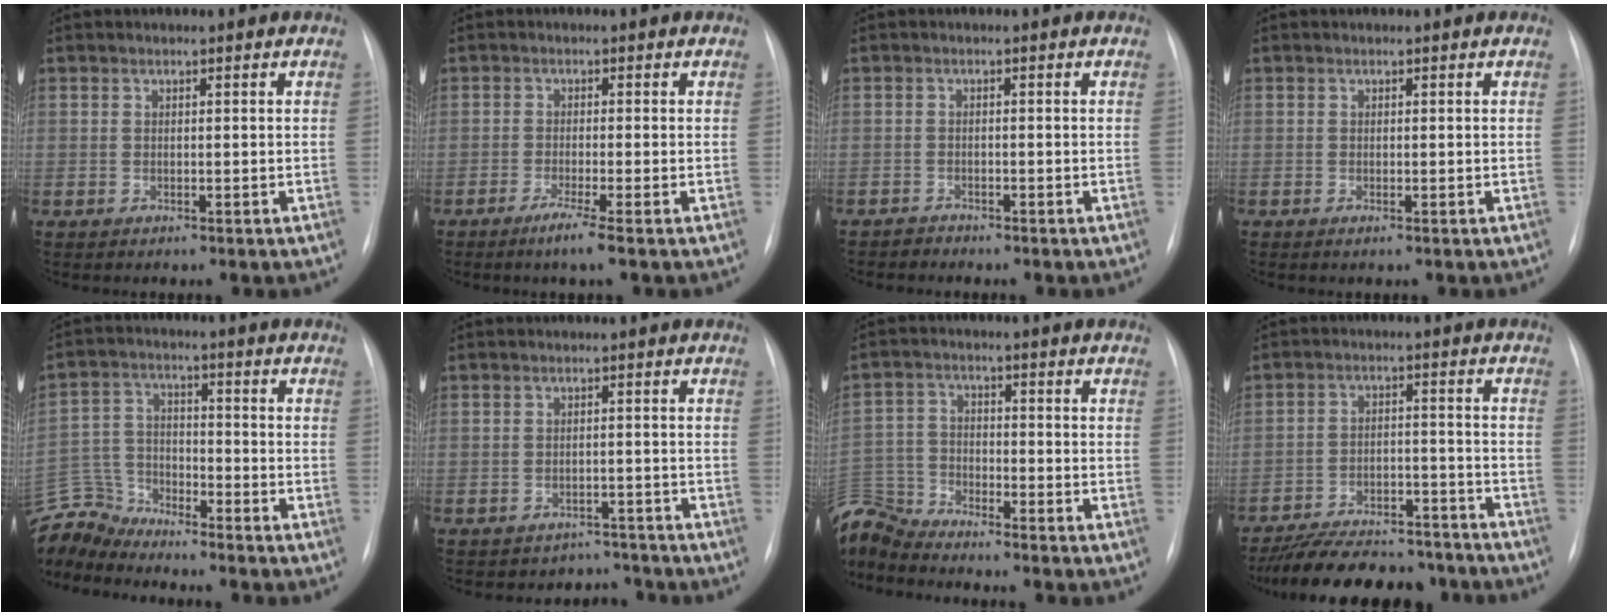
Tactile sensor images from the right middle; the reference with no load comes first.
{"total": 3.1, "force": [-1.8, -0.7, 2.3], "torque": [-0.046, -0.013, -0.038]}
{"total": 1.0, "force": [-0.9, 0.1, -0.4], "torque": [0.009, -0.004, -0.017]}
{"total": 0.0}
{"total": 8.6, "force": [-8.6, 0.5, -0.5], "torque": [0.003, 0.016, -0.170]}
{"total": 3.7, "force": [-3.2, 1.1, -1.4], "torque": [0.021, 0.020, -0.045]}
{"total": 9.1, "force": [-9.0, 0.7, 0.6], "torque": [-0.027, 0.011, -0.182]}
{"total": 18.0, "force": [-16.1, 5.0, 6.3], "torque": [-0.121, 0.010, -0.232]}